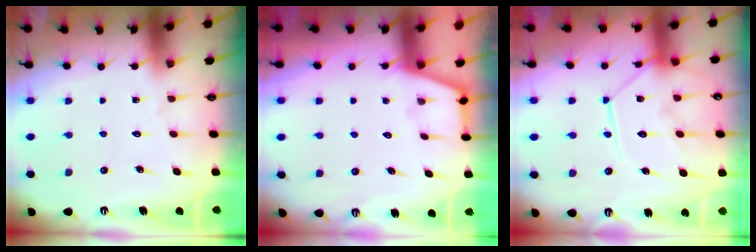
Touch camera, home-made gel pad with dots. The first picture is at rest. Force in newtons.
{"total": 2.1, "press": 2.1, "slide": 0.3}
{"total": 12.9, "press": 12.8, "slide": 1.6}